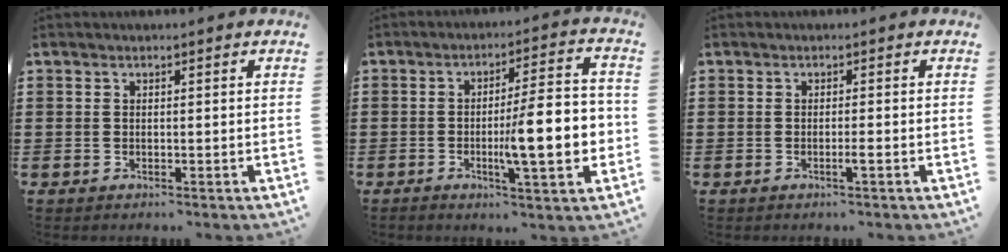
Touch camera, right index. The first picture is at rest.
{"total": 12.7, "force": [-2.1, 2.7, 12.2], "torque": [-0.175, -0.010, -0.041]}
{"total": 1.4, "force": [-0.6, -0.1, 1.2], "torque": [-0.029, -0.008, -0.014]}